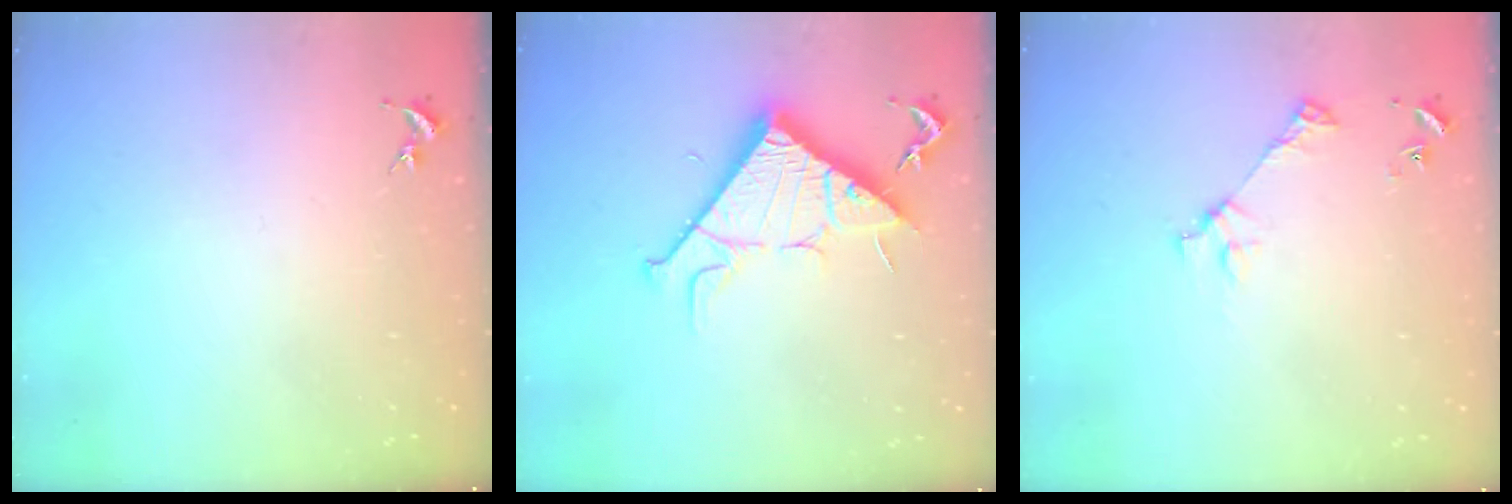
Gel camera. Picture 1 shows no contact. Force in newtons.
{"total": 11.4, "press": 11.4, "slide": 0.1}
{"total": 3.6, "press": 3.6, "slide": 0.4}